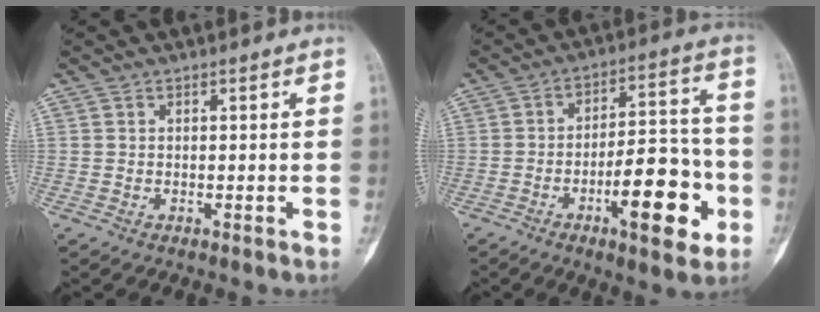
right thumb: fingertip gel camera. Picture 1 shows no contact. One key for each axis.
{"total": 15.6, "fx": -5.7, "fy": 5.6, "fz": 13.4, "tx": -0.172, "ty": 0.034, "tz": -0.082}